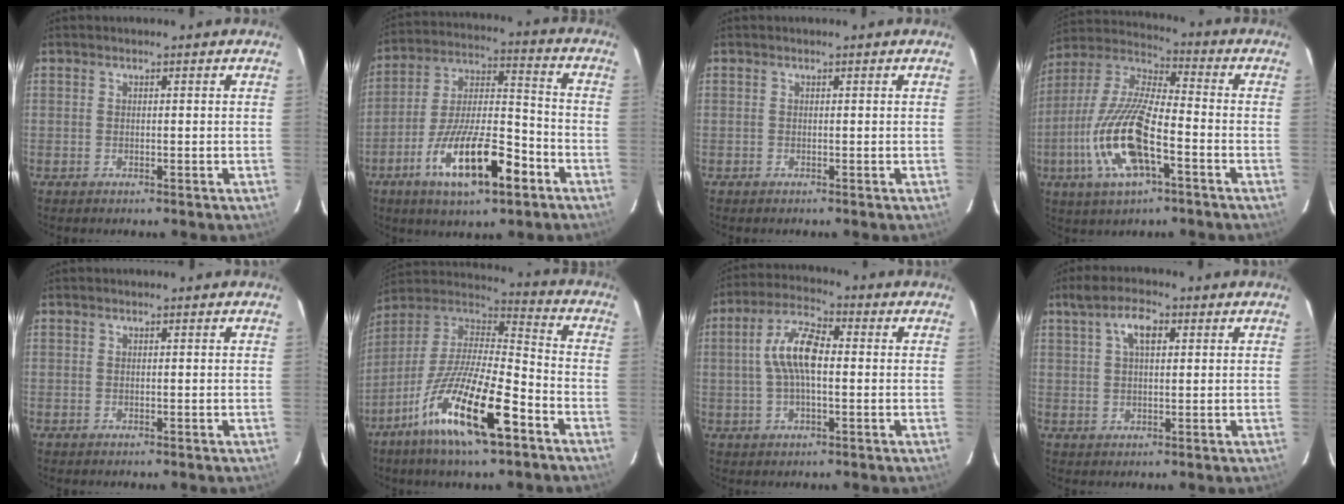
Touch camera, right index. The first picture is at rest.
{"total": 17.6, "force": [-9.0, 5.5, 14.0], "torque": [-0.264, -0.008, -0.155]}
{"total": 0.0}
{"total": 17.4, "force": [-6.4, 5.4, 15.2], "torque": [-0.316, -0.011, -0.128]}
{"total": 0.0}
{"total": 20.9, "force": [-11.4, 5.0, 16.7], "torque": [-0.313, -0.033, -0.214]}
{"total": 9.1, "force": [0.3, 3.5, 8.4], "torque": [-0.169, 0.018, 0.003]}
{"total": 5.1, "force": [2.1, 2.1, 4.1], "torque": [-0.071, 0.014, 0.038]}